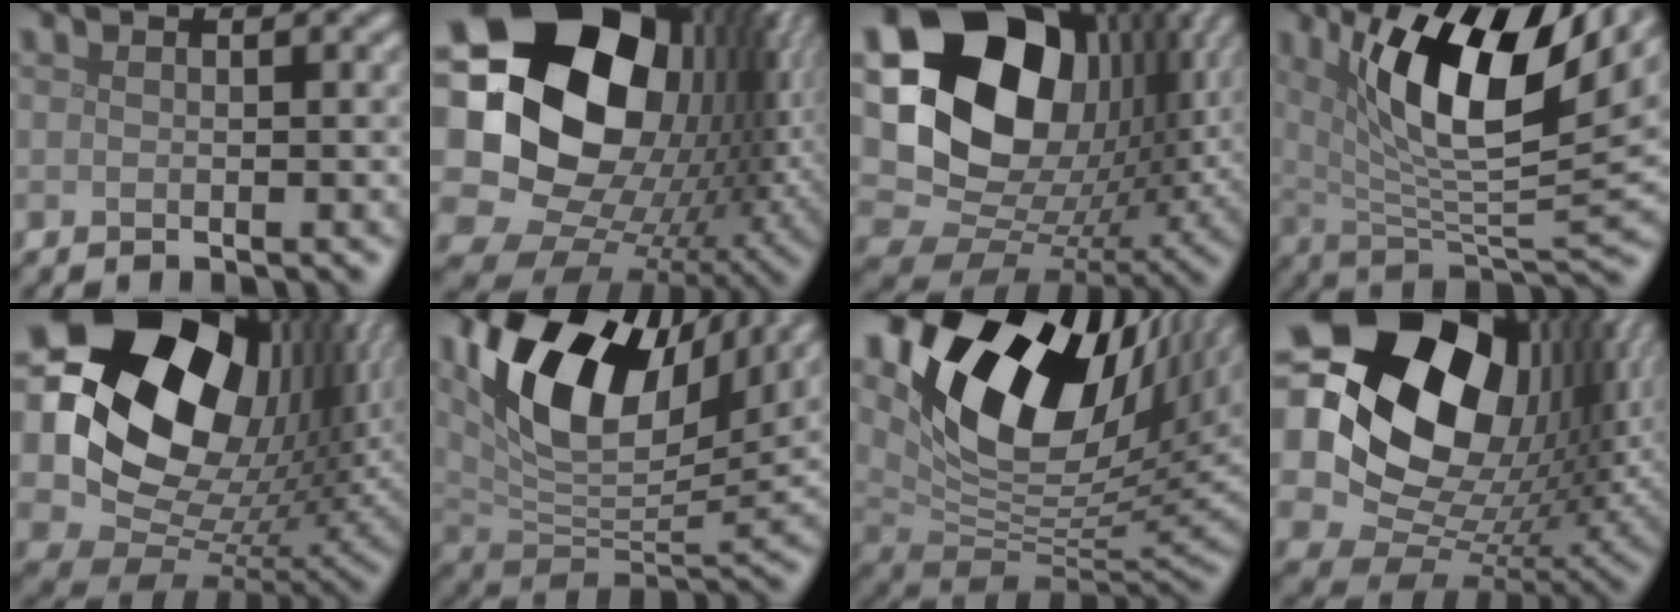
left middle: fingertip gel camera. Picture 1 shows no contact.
{"total": 22.5, "force": [3.8, 16.9, 14.4], "torque": [-0.257, -0.015, 0.061]}
{"total": 17.9, "force": [4.5, 13.4, 11.0], "torque": [-0.212, 0.009, 0.089]}
{"total": 11.5, "force": [5.2, 3.9, 9.5], "torque": [-0.167, -0.007, 0.094]}
{"total": 20.4, "force": [6.5, 14.3, 13.0], "torque": [-0.244, -0.012, 0.145]}
{"total": 13.4, "force": [5.9, 7.3, 9.5], "torque": [-0.173, 0.005, 0.108]}
{"total": 17.3, "force": [7.5, 10.1, 11.9], "torque": [-0.225, 0.024, 0.129]}
{"total": 21.9, "force": [6.6, 15.4, 14.1], "torque": [-0.274, -0.010, 0.146]}